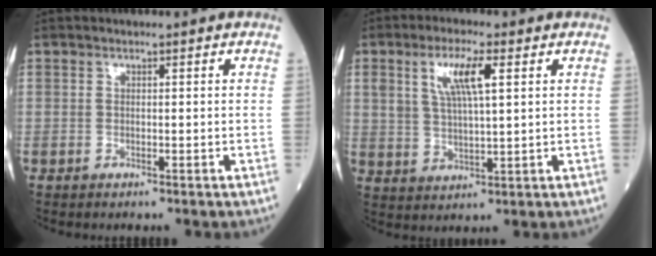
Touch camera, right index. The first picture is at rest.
{"total": 7.4, "force": [2.9, 1.6, 6.6], "torque": [-0.133, 0.009, 0.057]}